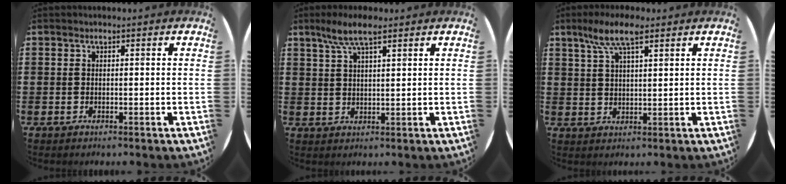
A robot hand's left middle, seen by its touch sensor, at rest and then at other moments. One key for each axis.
{"total": 5.3, "fx": 3.7, "fy": 1.3, "fz": 3.5, "tx": -0.077, "ty": 0.003, "tz": 0.065}
{"total": 6.9, "fx": 4.5, "fy": 2.0, "fz": 4.9, "tx": -0.099, "ty": 0.002, "tz": 0.077}